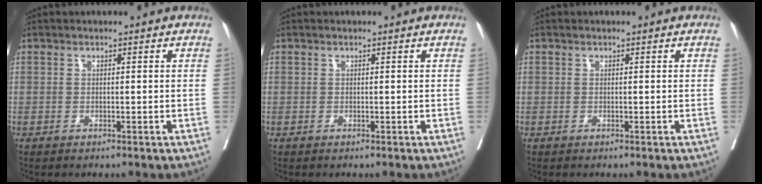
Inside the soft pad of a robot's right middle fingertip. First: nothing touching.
{"total": 0.0}
{"total": 0.0}